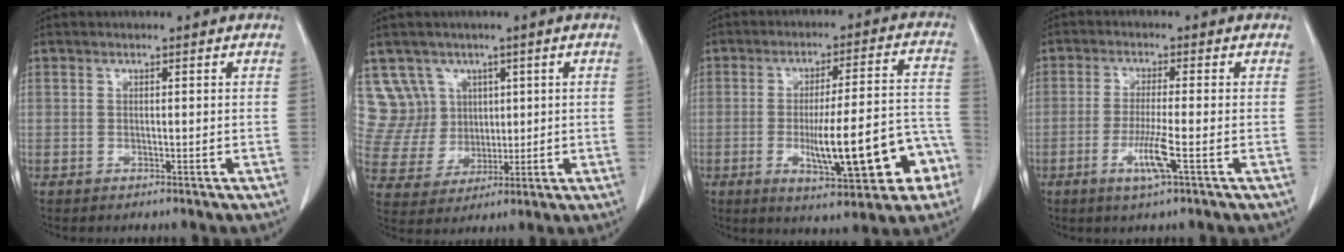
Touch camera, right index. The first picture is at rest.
{"total": 8.6, "force": [3.9, 7.6, -0.1], "torque": [-0.004, 0.031, 0.092]}
{"total": 15.7, "force": [-5.1, 2.9, 14.6], "torque": [-0.203, 0.020, -0.058]}
{"total": 5.2, "force": [-2.0, -0.4, 4.7], "torque": [-0.096, -0.013, -0.037]}